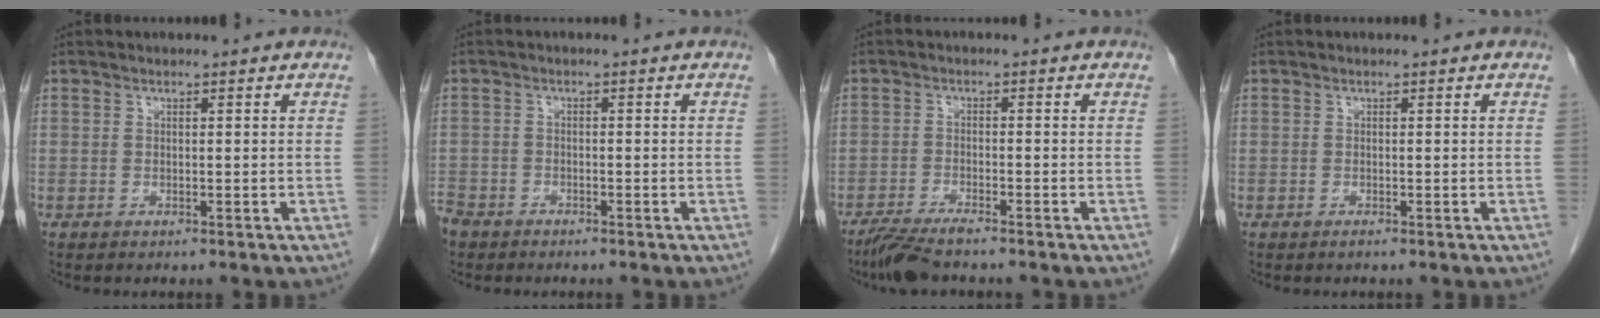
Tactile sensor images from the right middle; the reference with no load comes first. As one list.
[{"total": 4.8, "force": [-3.8, 2.5, 1.2], "torque": [-0.030, -0.005, -0.073]}, {"total": 4.7, "force": [-3.9, 0.2, 2.5], "torque": [-0.050, -0.015, -0.075]}, {"total": 0.0}]